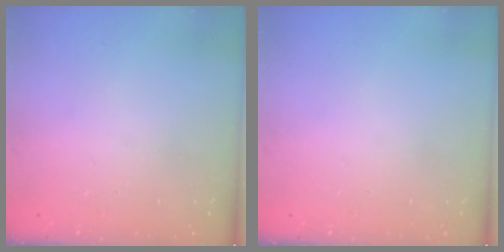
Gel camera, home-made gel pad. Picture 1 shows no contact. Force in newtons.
{"total": 0.0}